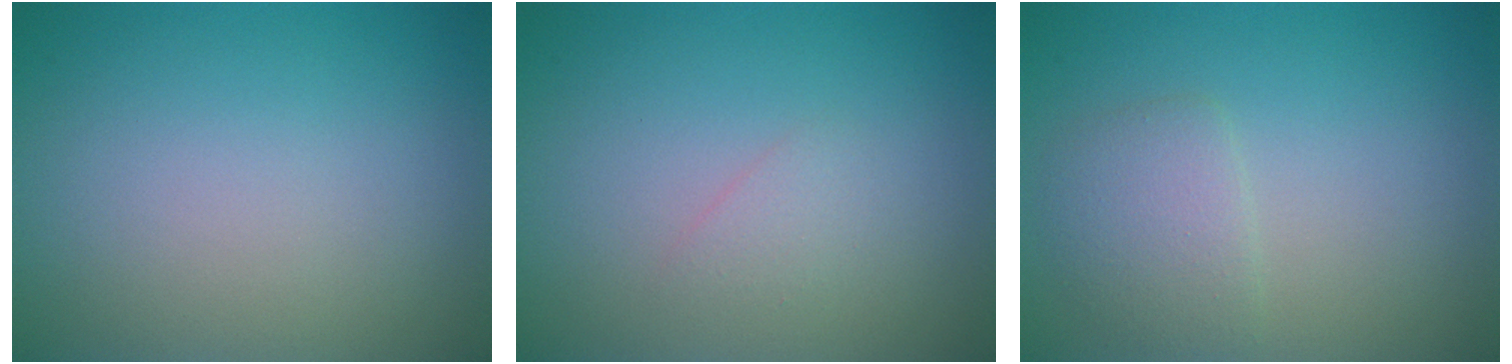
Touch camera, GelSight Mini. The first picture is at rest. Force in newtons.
{"total": 1.0, "press": 1.0, "slide": 0.1}
{"total": 2.4, "press": 2.4, "slide": 0.0}